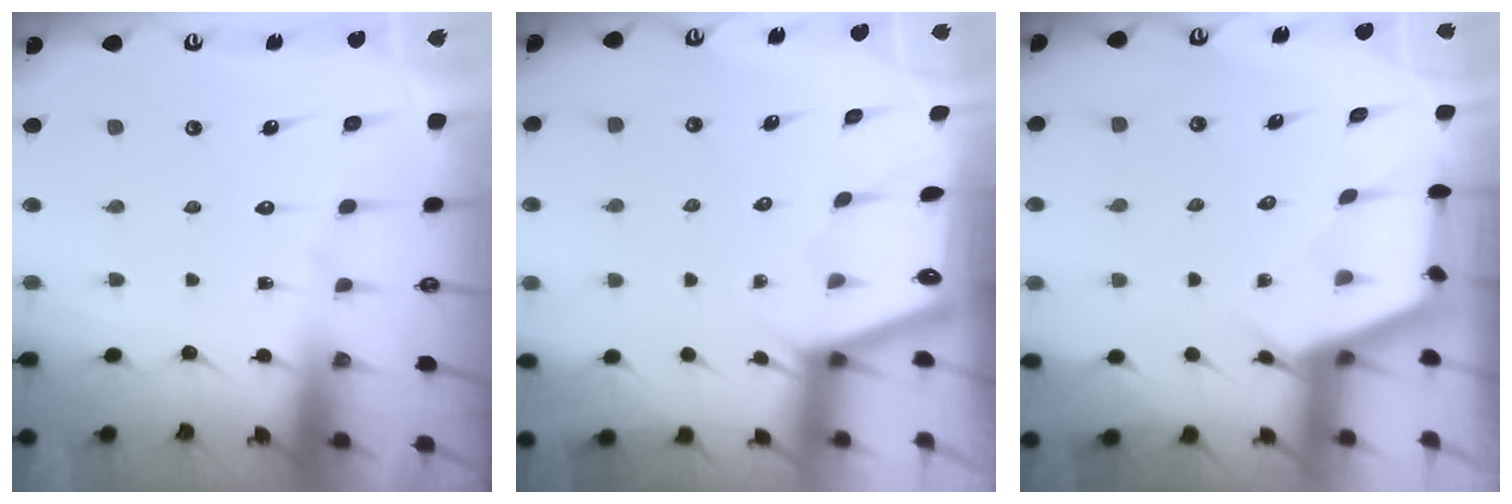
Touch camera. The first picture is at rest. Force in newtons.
{"total": 1.3, "press": 1.3, "slide": 0.3}
{"total": 2.7, "press": 2.7, "slide": 0.4}